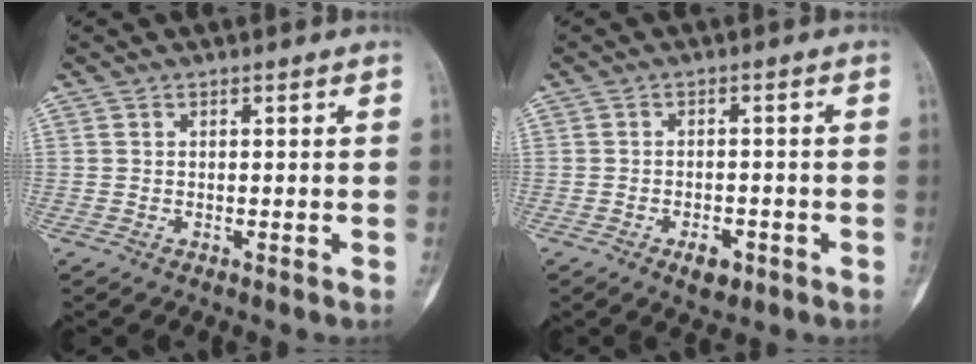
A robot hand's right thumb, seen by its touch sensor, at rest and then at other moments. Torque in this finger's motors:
{"motor_torque": [0.44, 0.41, 0.32, -0.40, 0.17]}